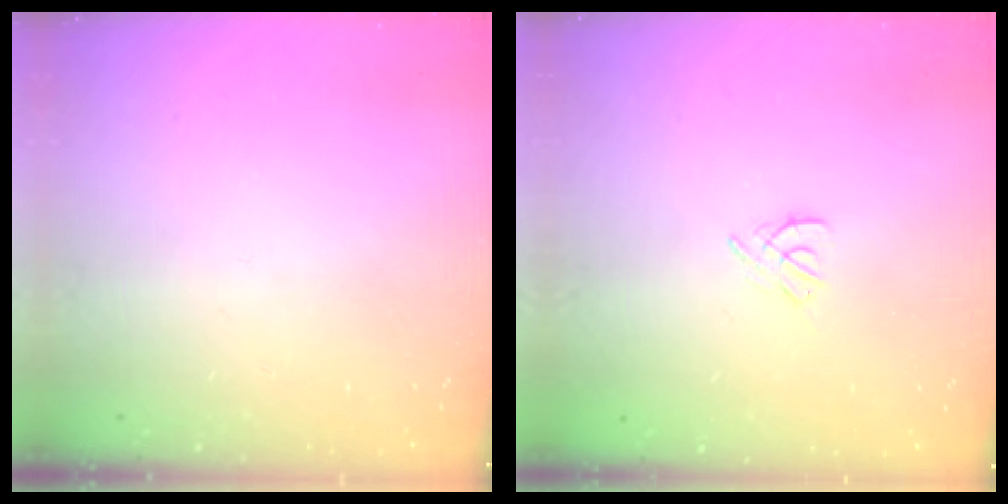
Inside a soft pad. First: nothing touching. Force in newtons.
{"total": 2.5, "press": 2.4, "slide": 0.6}